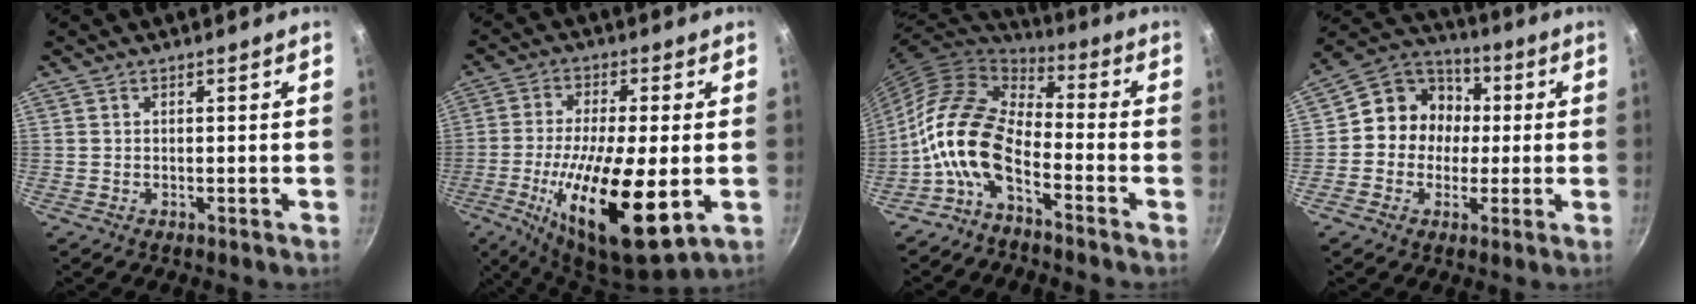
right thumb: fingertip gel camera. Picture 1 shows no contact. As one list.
[{"total": 19.3, "force": [-4.4, 5.8, 17.8], "torque": [-0.322, -0.002, -0.080]}, {"total": 14.2, "force": [-6.0, 7.5, 10.5], "torque": [-0.195, 0.058, -0.136]}, {"total": 11.5, "force": [0.2, 10.4, 5.0], "torque": [-0.036, 0.025, -0.016]}]